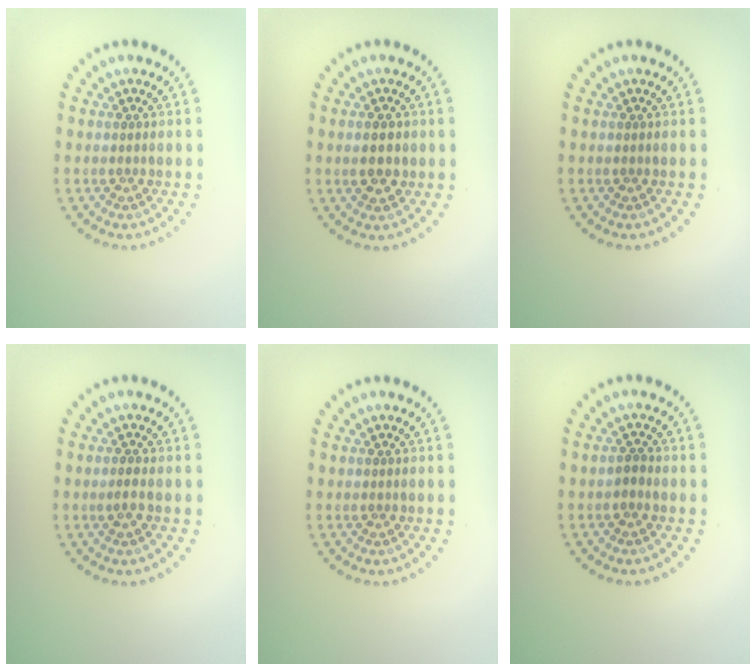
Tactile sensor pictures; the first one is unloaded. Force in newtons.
{"total": 2.1, "press": 2.1, "slide": 0.1}
{"total": 0.0}
{"total": 0.9, "press": 0.8, "slide": 0.3}
{"total": 0.0}
{"total": 0.8, "press": 0.8, "slide": 0.3}